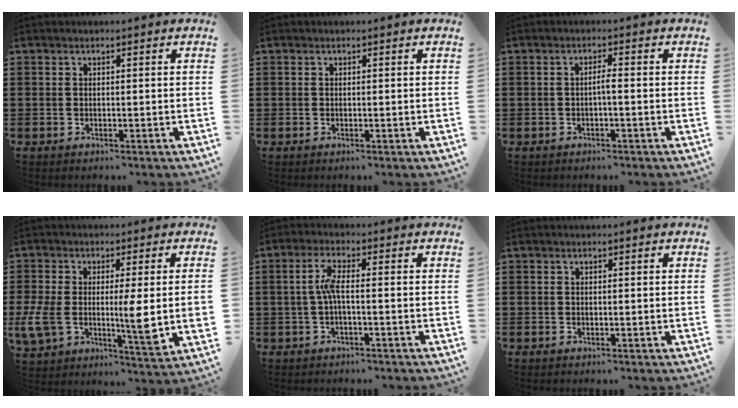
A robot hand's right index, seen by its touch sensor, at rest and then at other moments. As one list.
[{"total": 0.0}, {"total": 1.5, "force": [-0.5, 0.1, 1.4], "torque": [-0.026, -0.001, -0.010]}, {"total": 9.6, "force": [-0.8, 3.6, 8.9], "torque": [-0.166, -0.014, -0.015]}, {"total": 3.9, "force": [-0.5, 0.7, 3.8], "torque": [-0.078, 0.001, -0.015]}, {"total": 0.0}]